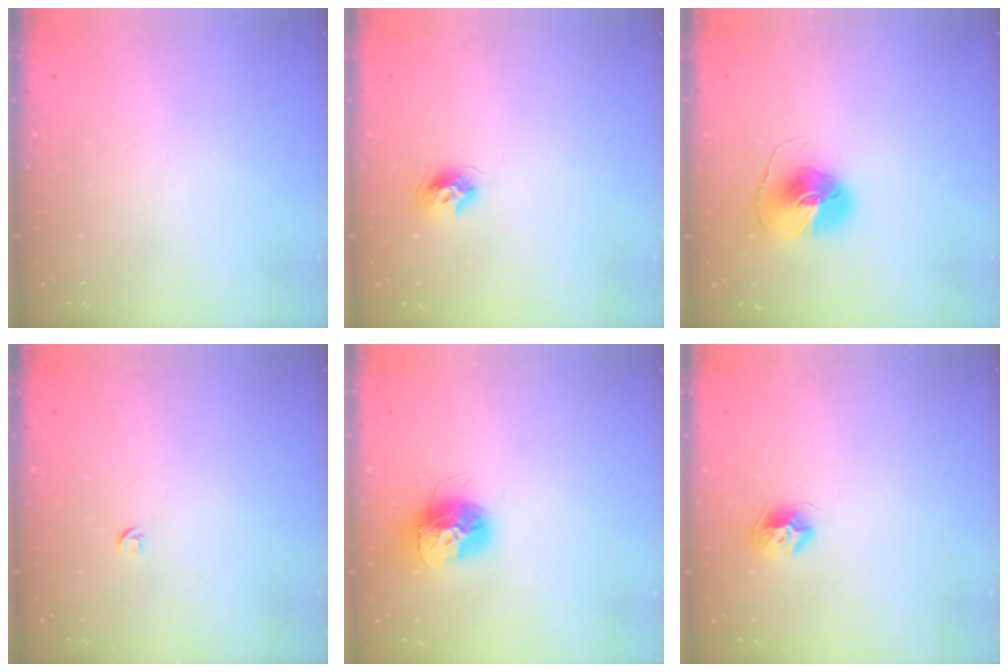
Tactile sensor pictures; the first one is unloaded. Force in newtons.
{"total": 8.4, "press": 8.3, "slide": 0.7}
{"total": 9.6, "press": 9.6, "slide": 0.8}
{"total": 3.4, "press": 3.4, "slide": 0.5}
{"total": 13.8, "press": 13.7, "slide": 1.3}
{"total": 8.1, "press": 8.1, "slide": 0.1}